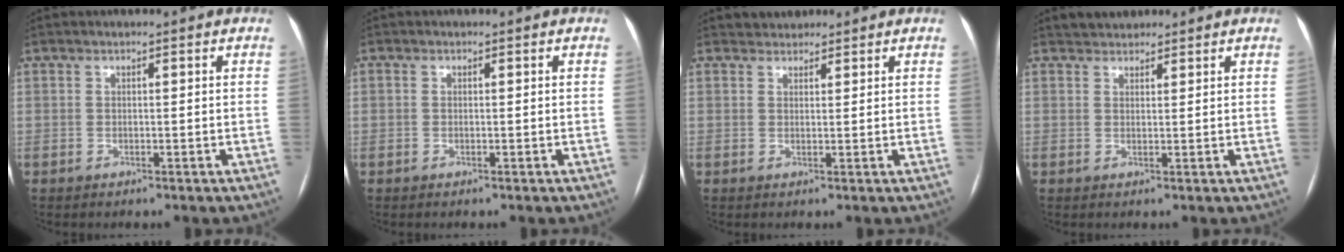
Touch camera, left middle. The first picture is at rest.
{"total": 0.0}
{"total": 2.0, "force": [1.8, 0.9, -0.3], "torque": [0.007, 0.011, 0.028]}
{"total": 2.5, "force": [2.2, 1.1, 0.0], "torque": [0.002, 0.014, 0.036]}